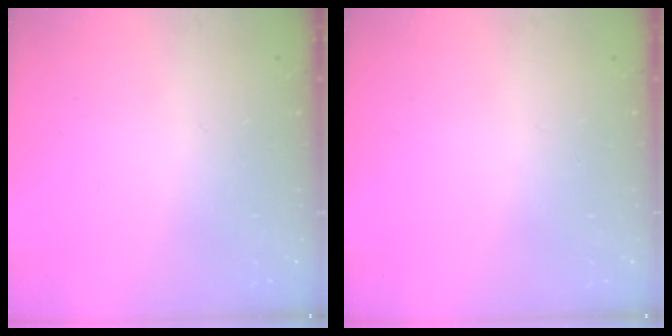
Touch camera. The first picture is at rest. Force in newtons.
{"total": 0.0}